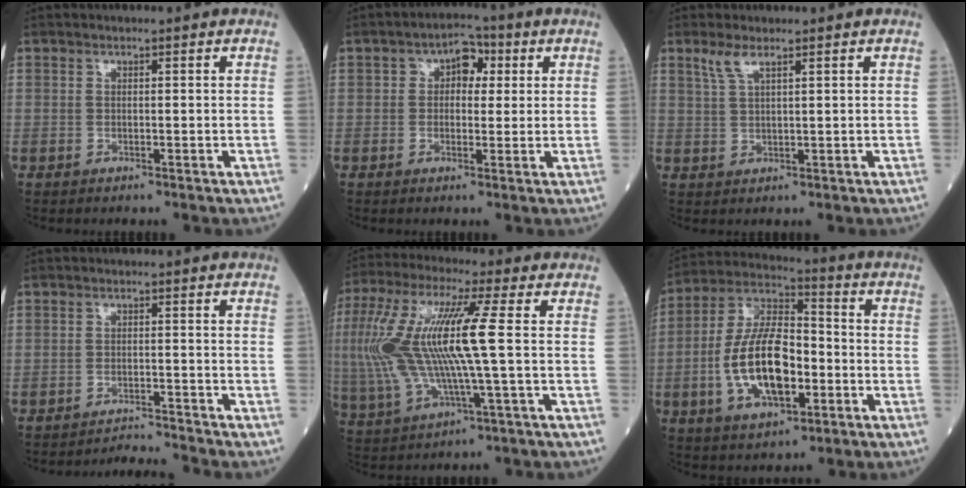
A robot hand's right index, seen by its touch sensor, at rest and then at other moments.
{"total": 4.7, "force": [1.2, 3.0, 3.4], "torque": [-0.046, 0.023, 0.015]}
{"total": 2.8, "force": [1.9, 0.3, 2.0], "torque": [-0.053, 0.007, 0.043]}
{"total": 4.1, "force": [-3.6, -1.8, -0.8], "torque": [0.010, -0.008, -0.058]}
{"total": 18.5, "force": [1.2, 2.6, 18.3], "torque": [-0.410, 0.015, 0.019]}
{"total": 15.4, "force": [-3.5, 6.5, 13.6], "torque": [-0.276, 0.010, -0.061]}